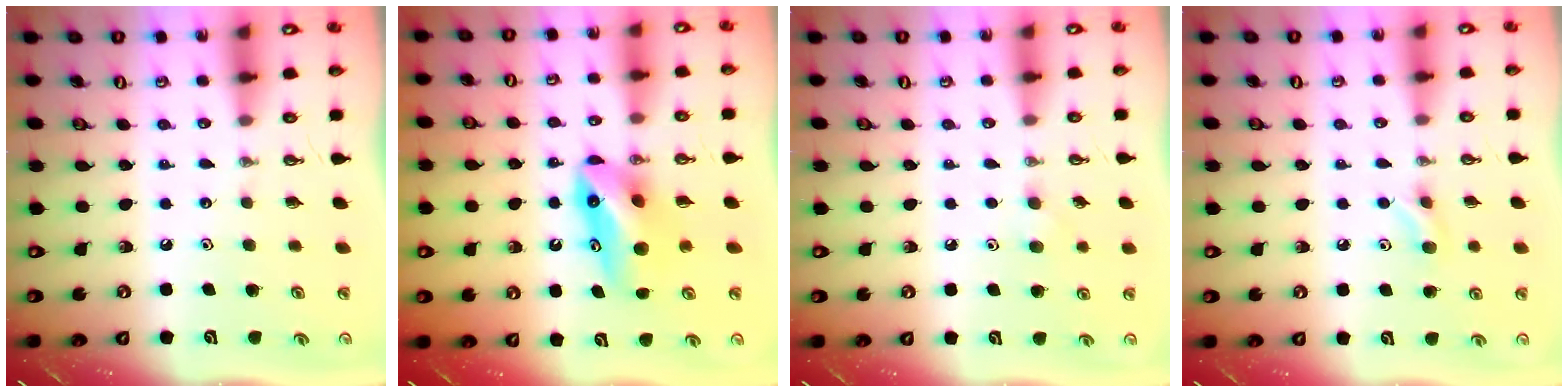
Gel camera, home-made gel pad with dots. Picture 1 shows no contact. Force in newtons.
{"total": 9.8, "press": 8.8, "slide": 4.2}
{"total": 4.3, "press": 4.2, "slide": 0.8}
{"total": 4.7, "press": 4.5, "slide": 1.5}